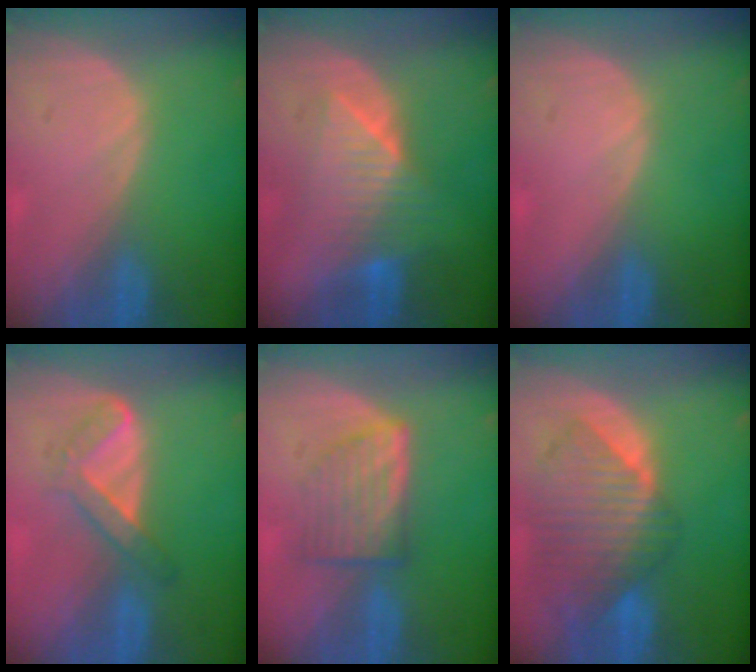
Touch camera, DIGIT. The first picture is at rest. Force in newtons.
{"total": 6.9, "press": 6.8, "slide": 0.9}
{"total": 0.0}
{"total": 4.4, "press": 4.3, "slide": 1.1}
{"total": 6.2, "press": 5.9, "slide": 1.9}
{"total": 10.3, "press": 8.8, "slide": 5.3}